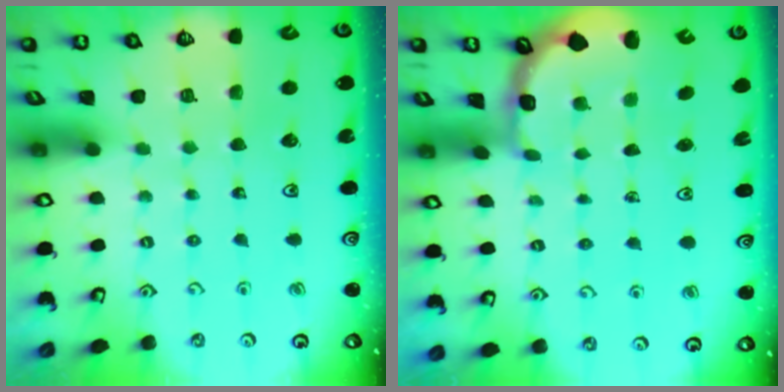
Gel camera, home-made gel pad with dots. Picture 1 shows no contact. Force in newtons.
{"total": 1.8, "press": 1.6, "slide": 0.8}